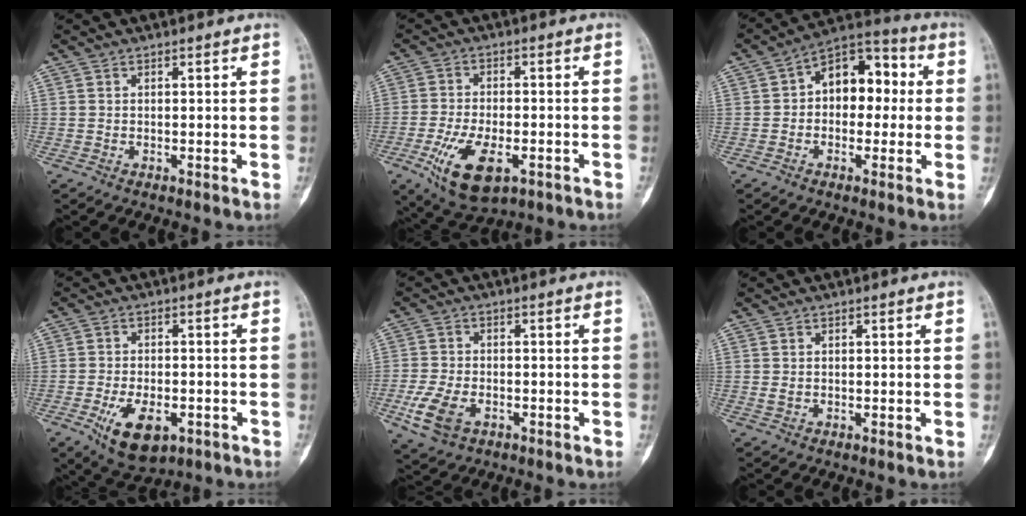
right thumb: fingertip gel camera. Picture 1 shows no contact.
{"total": 12.2, "force": [-5.0, 5.8, 9.4], "torque": [-0.171, 0.006, -0.076]}
{"total": 11.8, "force": [0.8, 8.0, 8.7], "torque": [-0.083, 0.039, -0.004]}
{"total": 10.1, "force": [-4.3, 5.3, 7.4], "torque": [-0.114, 0.009, -0.060]}
{"total": 7.9, "force": [-3.1, 4.9, 5.3], "torque": [-0.112, 0.008, -0.054]}
{"total": 0.9, "force": [-0.2, 0.7, 0.6], "torque": [-0.014, 0.003, 0.000]}